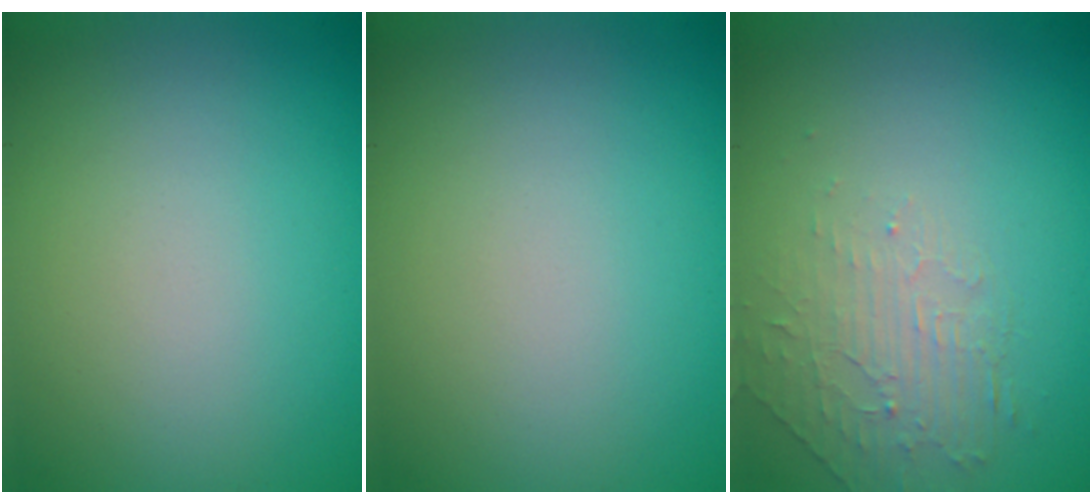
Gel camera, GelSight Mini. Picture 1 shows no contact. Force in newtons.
{"total": 0.0}
{"total": 2.0, "press": 0.9, "slide": 1.8}